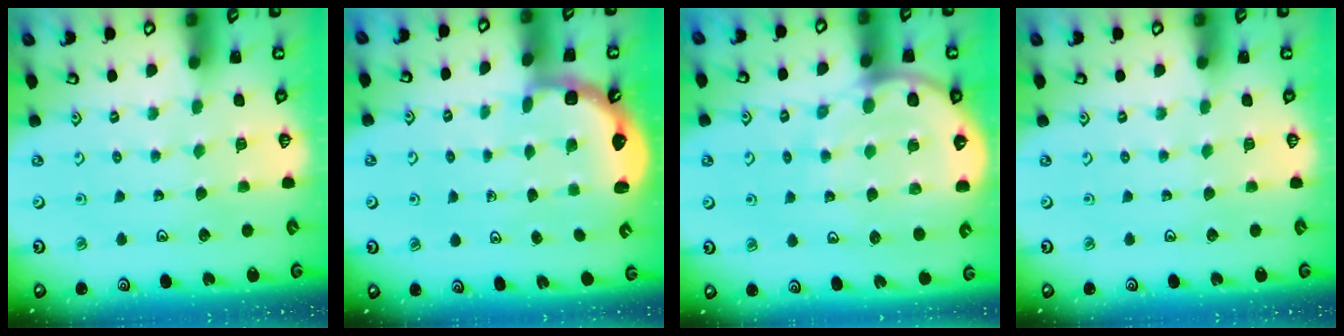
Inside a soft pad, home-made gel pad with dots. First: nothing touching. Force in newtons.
{"total": 2.6, "press": 2.2, "slide": 1.3}
{"total": 8.9, "press": 8.8, "slide": 1.3}
{"total": 0.0}